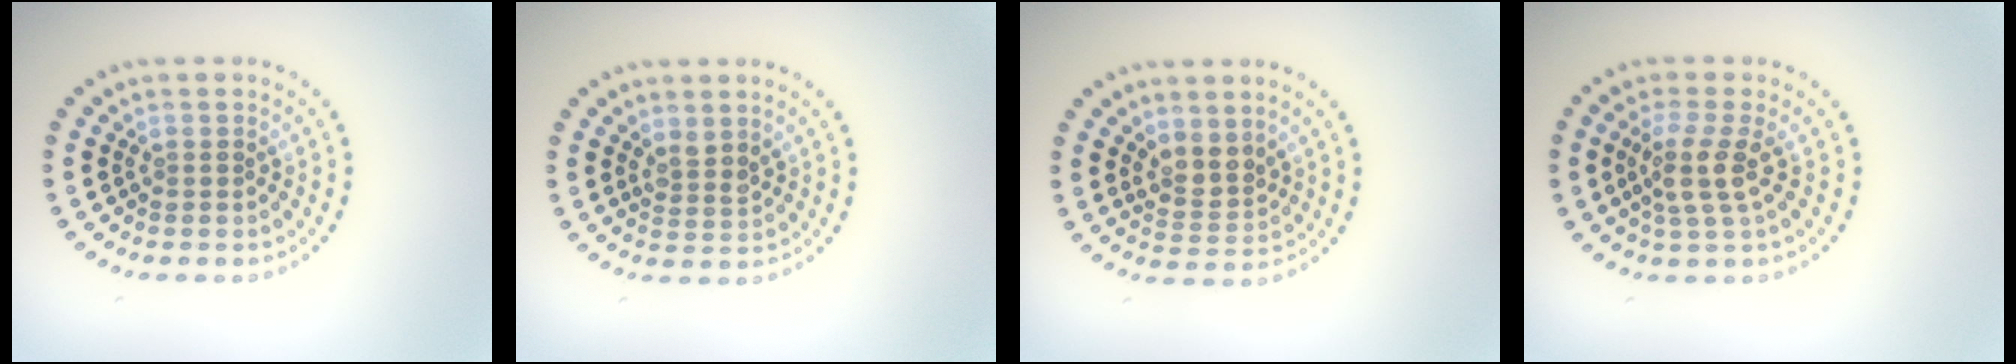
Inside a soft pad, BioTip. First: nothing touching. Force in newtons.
{"total": 1.4, "press": 1.1, "slide": 0.9}
{"total": 2.3, "press": 1.8, "slide": 1.4}
{"total": 2.9, "press": 2.3, "slide": 1.7}